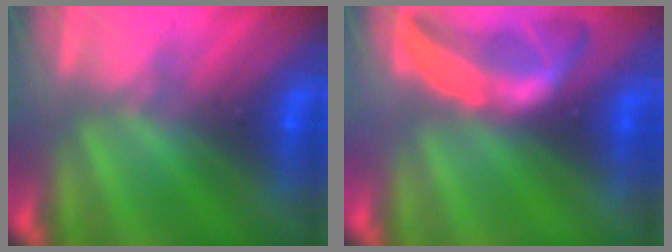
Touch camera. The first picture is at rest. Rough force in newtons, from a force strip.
{"total": 1.7}